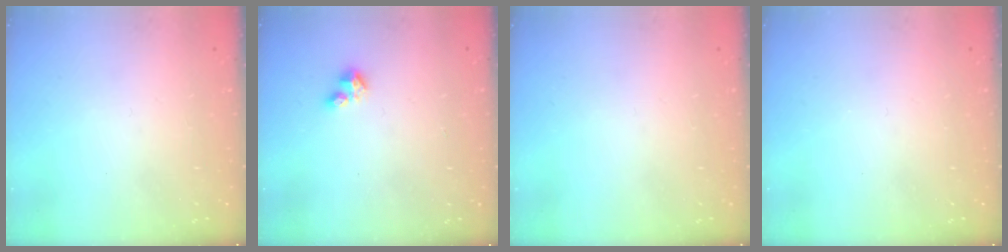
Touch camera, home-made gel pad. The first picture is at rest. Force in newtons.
{"total": 3.5, "press": 3.5, "slide": 0.4}
{"total": 0.0}
{"total": 0.0}